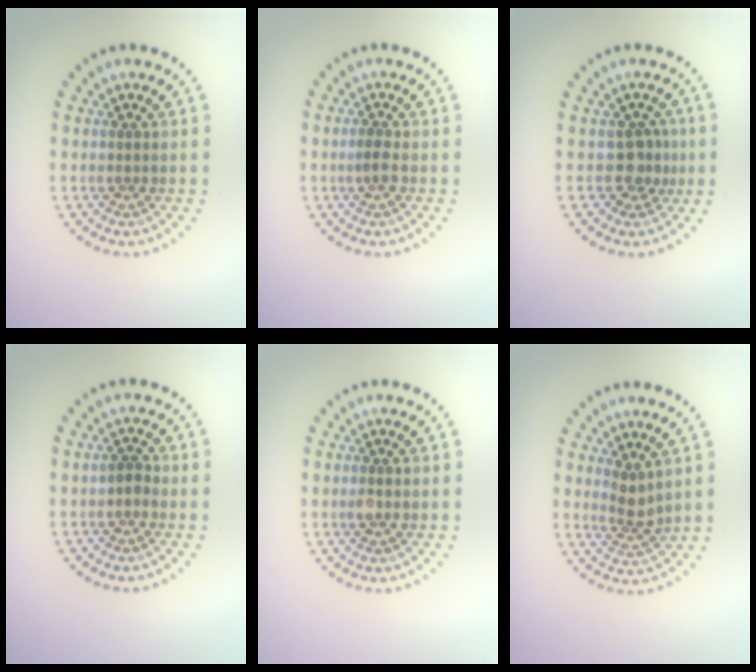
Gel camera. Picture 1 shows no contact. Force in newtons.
{"total": 1.2, "press": 1.1, "slide": 0.3}
{"total": 1.9, "press": 1.6, "slide": 1.1}
{"total": 0.9, "press": 0.8, "slide": 0.4}
{"total": 0.6, "press": 0.5, "slide": 0.3}
{"total": 2.1, "press": 1.6, "slide": 1.3}